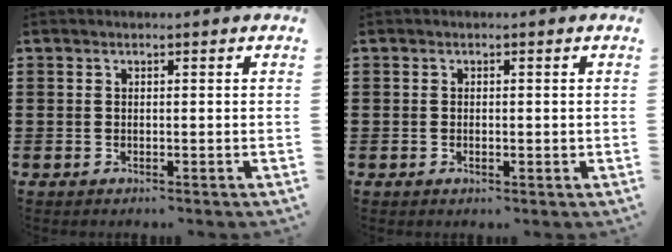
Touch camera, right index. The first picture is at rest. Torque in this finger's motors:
{"motor_torque": [0.40, 1.64, 0.00, -0.01]}